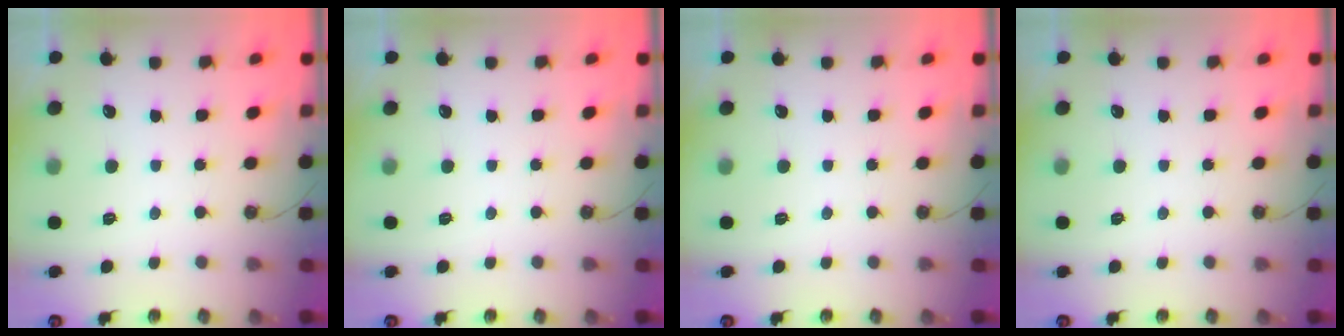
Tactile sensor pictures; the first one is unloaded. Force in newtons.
{"total": 0.0}
{"total": 0.0}
{"total": 0.0}